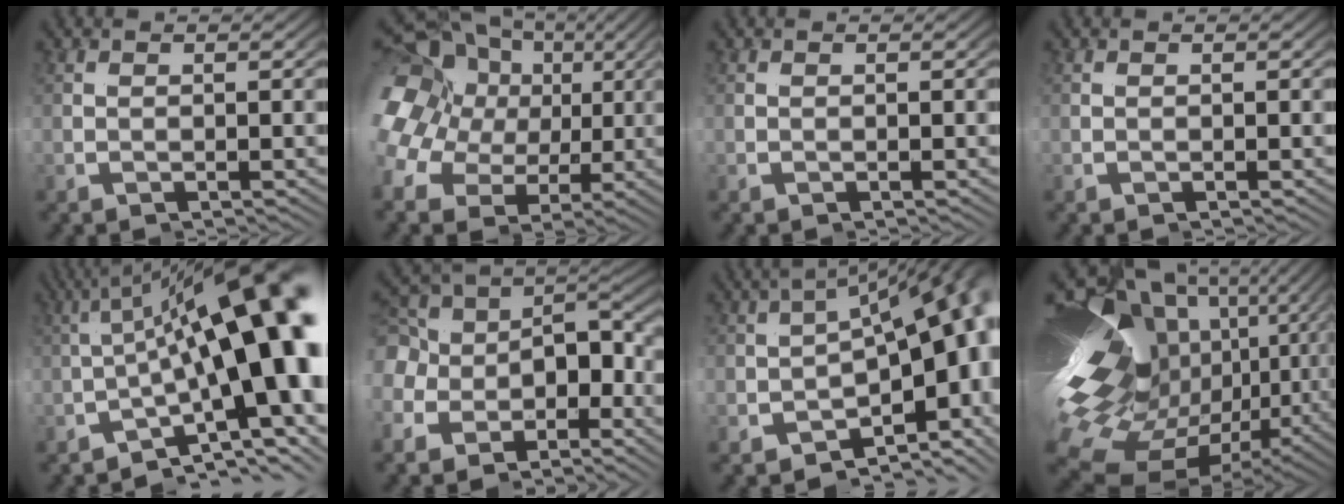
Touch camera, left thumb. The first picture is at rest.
{"total": 11.2, "force": [4.6, 6.9, 7.5], "torque": [-0.146, 0.018, 0.070]}
{"total": 0.0}
{"total": 0.0}
{"total": 14.9, "force": [0.1, 4.9, 14.1], "torque": [-0.177, 0.029, -0.016]}
{"total": 6.1, "force": [0.4, 4.1, 4.5], "torque": [-0.096, 0.017, -0.005]}
{"total": 9.9, "force": [0.3, 5.0, 8.5], "torque": [-0.106, 0.023, -0.019]}
{"total": 21.6, "force": [0.1, 12.9, 17.3], "torque": [-0.314, -0.004, 0.006]}